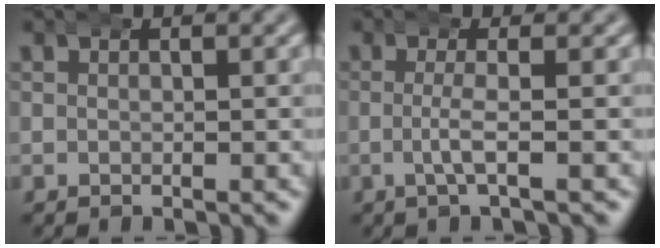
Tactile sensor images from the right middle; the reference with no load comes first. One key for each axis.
{"total": 2.0, "fx": -0.6, "fy": -0.3, "fz": 1.9, "tx": -0.038, "ty": -0.002, "tz": -0.011}